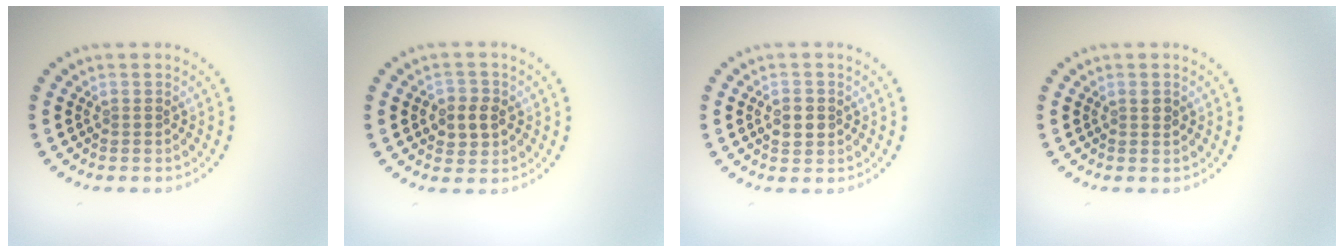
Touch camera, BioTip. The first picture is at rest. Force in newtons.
{"total": 2.7, "press": 2.6, "slide": 0.5}
{"total": 1.8, "press": 1.8, "slide": 0.2}
{"total": 0.8, "press": 0.8, "slide": 0.3}